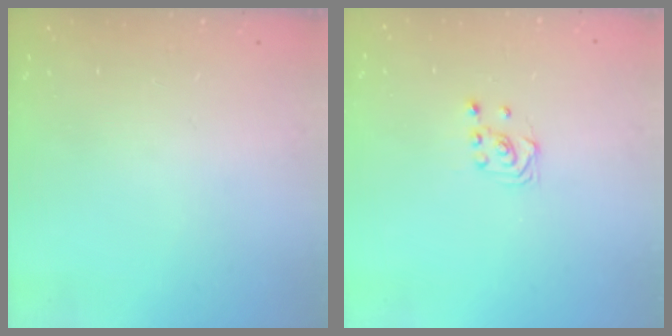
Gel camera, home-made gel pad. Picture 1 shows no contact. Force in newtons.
{"total": 2.9, "press": 2.6, "slide": 1.4}